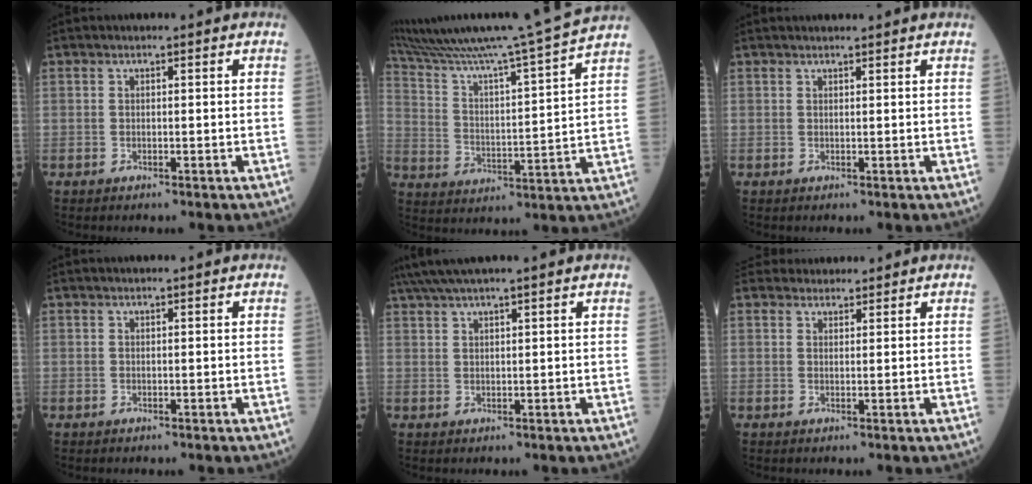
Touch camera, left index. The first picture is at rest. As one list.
[{"total": 21.8, "force": [19.1, -2.7, 10.0], "torque": [-0.181, -0.037, 0.289]}, {"total": 2.9, "force": [2.8, -0.1, 0.8], "torque": [-0.010, 0.017, 0.036]}, {"total": 0.0}, {"total": 6.8, "force": [5.7, -1.0, 3.4], "torque": [-0.060, 0.033, 0.099]}, {"total": 4.3, "force": [4.1, 1.3, 0.1], "torque": [0.001, 0.023, 0.062]}]